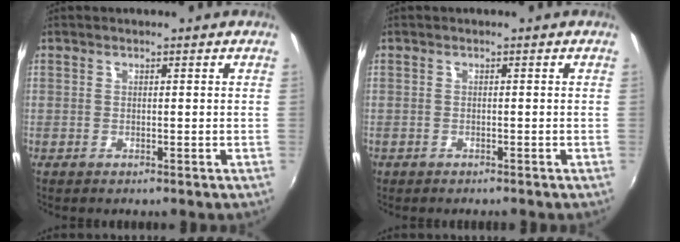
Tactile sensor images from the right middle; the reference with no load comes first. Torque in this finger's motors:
{"motor_torque": [-0.05, 0.06, -0.04, 0.00]}